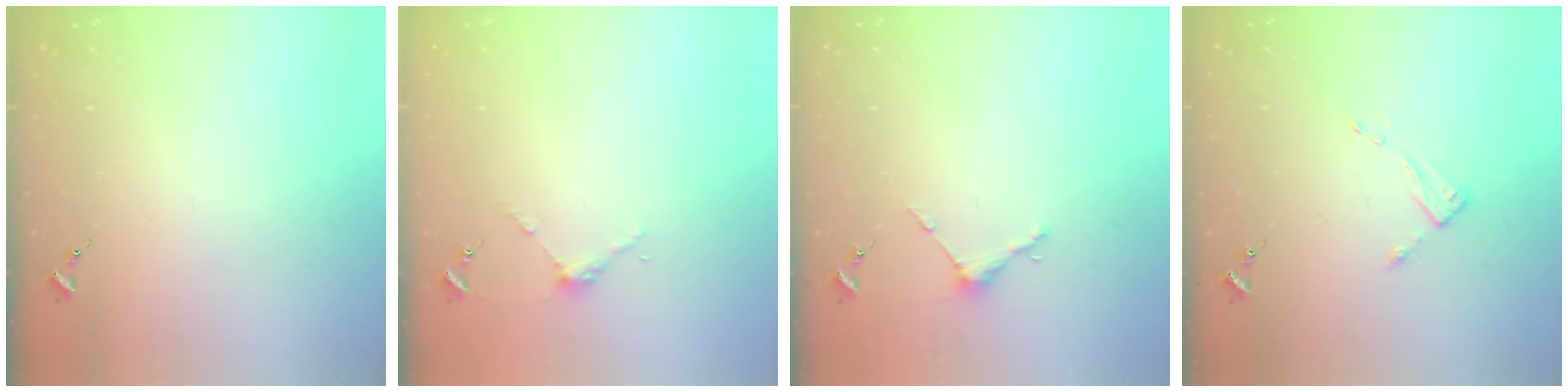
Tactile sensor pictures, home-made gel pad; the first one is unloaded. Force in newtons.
{"total": 3.7, "press": 3.7, "slide": 0.3}
{"total": 4.0, "press": 4.0, "slide": 0.4}
{"total": 2.6, "press": 2.6, "slide": 0.3}